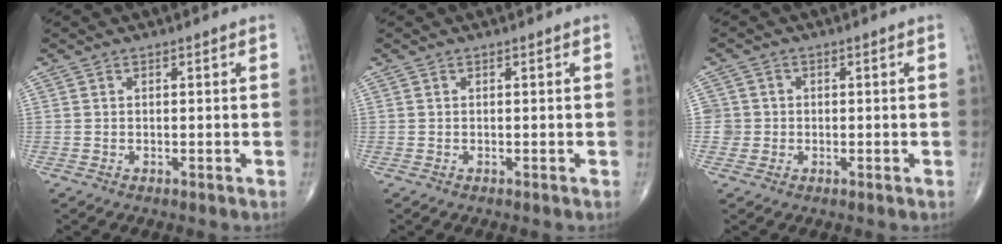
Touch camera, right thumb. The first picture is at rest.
{"total": 0.0}
{"total": 2.9, "force": [-0.2, 2.8, 0.0], "torque": [0.023, 0.008, -0.004]}